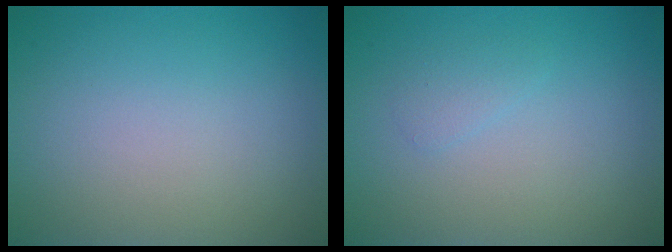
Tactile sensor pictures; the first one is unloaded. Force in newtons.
{"total": 0.9, "press": 0.9, "slide": 0.0}